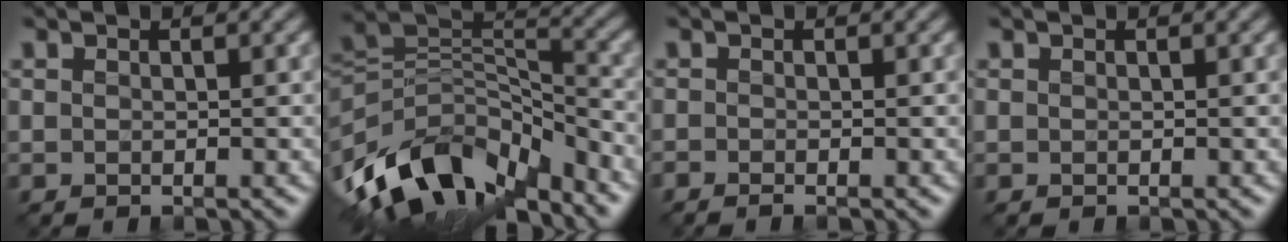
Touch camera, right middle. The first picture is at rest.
{"total": 12.1, "force": [-7.5, 6.2, 7.2], "torque": [-0.142, 0.010, -0.139]}
{"total": 0.6, "force": [-0.6, -0.1, 0.2], "torque": [-0.007, -0.004, -0.012]}
{"total": 0.0}